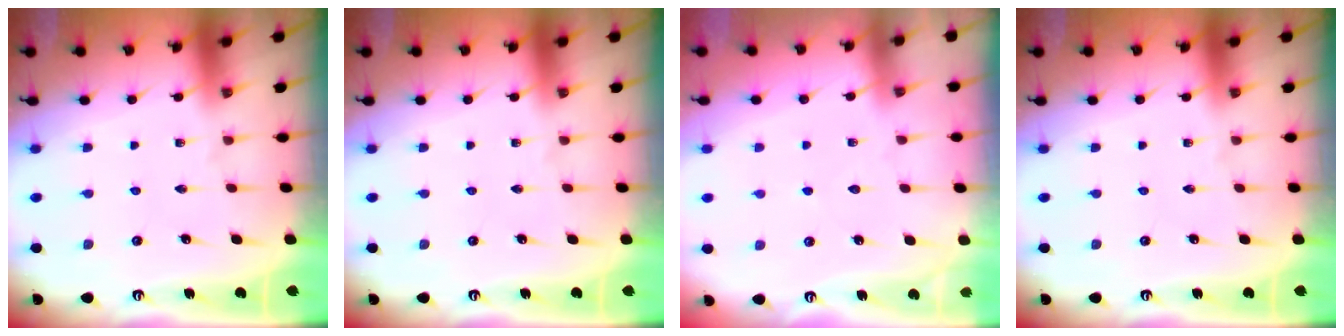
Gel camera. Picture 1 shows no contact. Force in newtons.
{"total": 0.0}
{"total": 2.3, "press": 2.3, "slide": 0.3}
{"total": 0.0}